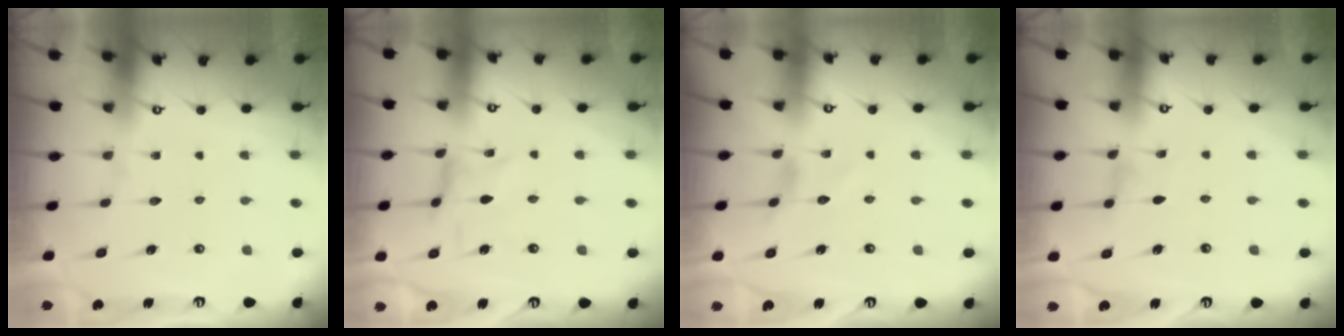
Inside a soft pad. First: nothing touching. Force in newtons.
{"total": 0.0}
{"total": 0.0}
{"total": 0.0}